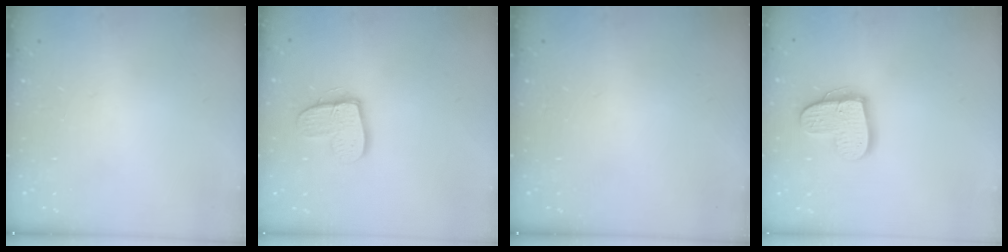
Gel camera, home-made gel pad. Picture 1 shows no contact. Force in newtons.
{"total": 12.0, "press": 11.9, "slide": 0.9}
{"total": 0.0}
{"total": 13.9, "press": 13.9, "slide": 0.8}